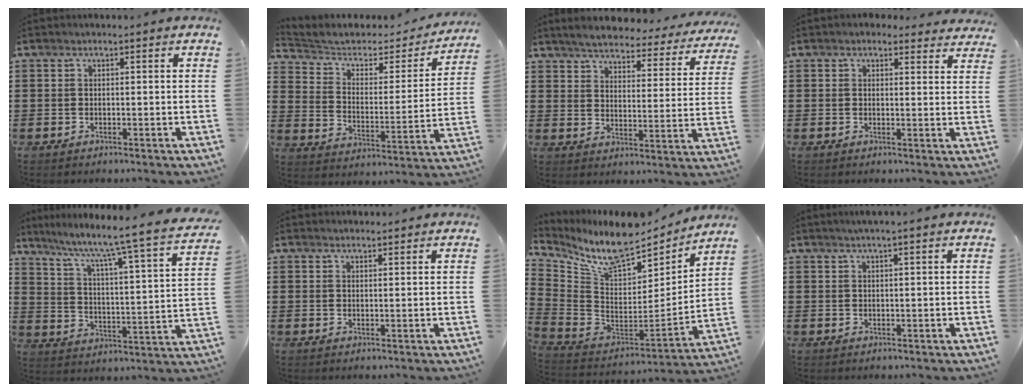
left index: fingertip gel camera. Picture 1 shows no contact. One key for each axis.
{"total": 4.2, "fx": 3.1, "fy": 2.2, "fz": 1.6, "tx": -0.054, "ty": -0.020, "tz": 0.047}
{"total": 4.5, "fx": 4.4, "fy": 0.3, "fz": 1.0, "tx": -0.046, "ty": -0.032, "tz": 0.071}
{"total": 2.3, "fx": 2.1, "fy": 0.8, "fz": 0.3, "tx": -0.005, "ty": -0.004, "tz": 0.037}
{"total": 6.6, "fx": 5.2, "fy": -1.1, "fz": 3.8, "tx": -0.089, "ty": -0.057, "tz": 0.069}
{"total": 1.2, "fx": 1.2, "fy": 0.2, "fz": 0.1, "tx": -0.004, "ty": 0.000, "tz": 0.024}
{"total": 10.4, "fx": 8.5, "fy": 2.9, "fz": 5.3, "tx": -0.126, "ty": -0.067, "tz": 0.146}
{"total": 1.2, "fx": 0.8, "fy": -0.2, "fz": 0.8, "tx": -0.014, "ty": 0.001, "tz": 0.014}